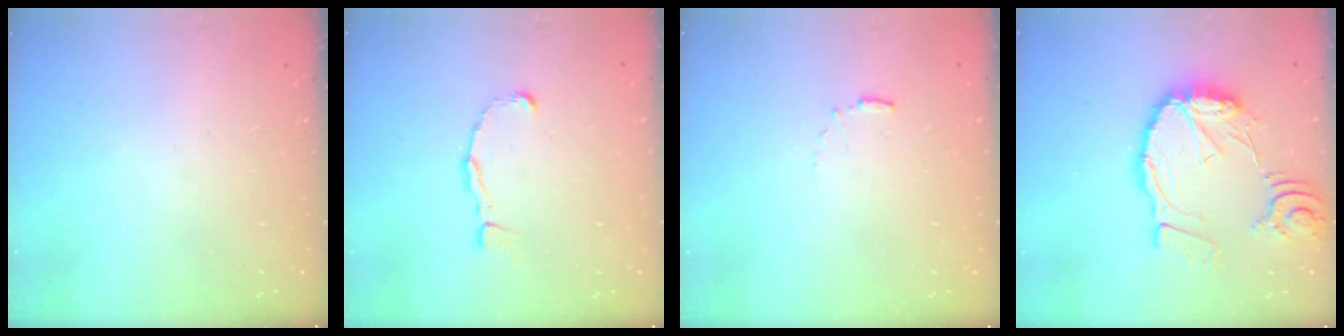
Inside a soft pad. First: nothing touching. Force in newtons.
{"total": 2.4, "press": 2.4, "slide": 0.2}
{"total": 5.6, "press": 5.6, "slide": 0.5}
{"total": 16.8, "press": 16.7, "slide": 1.8}